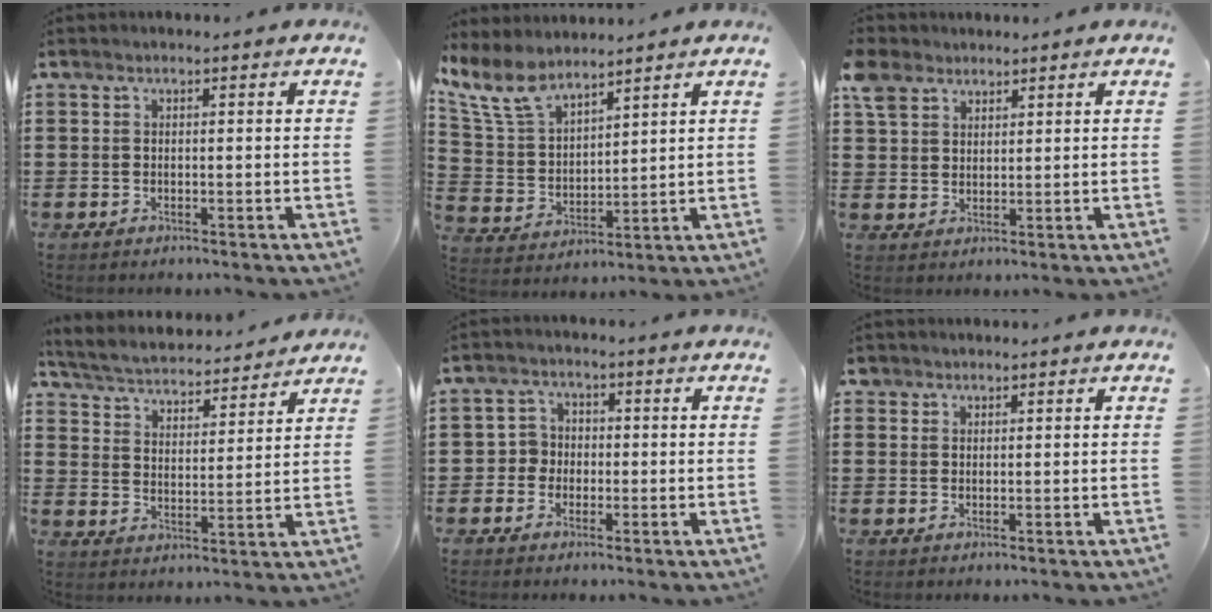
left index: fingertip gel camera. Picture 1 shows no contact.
{"total": 8.3, "force": [6.7, 3.1, 4.0], "torque": [-0.104, -0.020, 0.124]}
{"total": 4.8, "force": [3.5, 3.2, 1.0], "torque": [-0.030, 0.006, 0.065]}
{"total": 3.9, "force": [3.8, 0.3, 0.6], "torque": [-0.034, -0.029, 0.059]}
{"total": 2.8, "force": [-1.0, 2.6, 0.6], "torque": [-0.024, 0.006, -0.025]}
{"total": 1.2, "force": [1.1, 0.6, 0.1], "torque": [-0.005, 0.002, 0.022]}